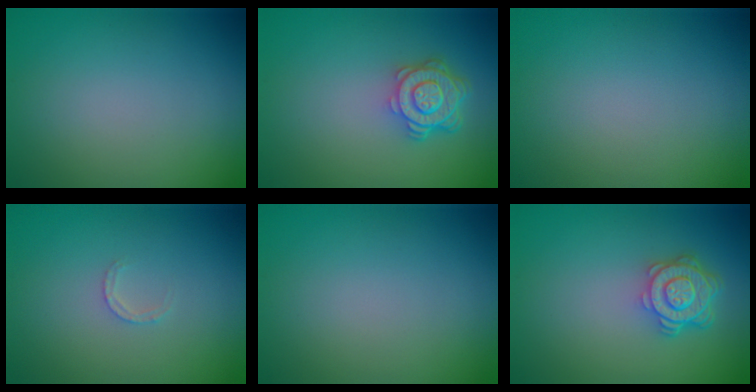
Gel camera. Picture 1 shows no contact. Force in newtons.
{"total": 4.5, "press": 3.5, "slide": 2.9}
{"total": 0.0}
{"total": 0.9, "press": 0.9, "slide": 0.2}
{"total": 0.0}
{"total": 4.5, "press": 3.5, "slide": 2.9}